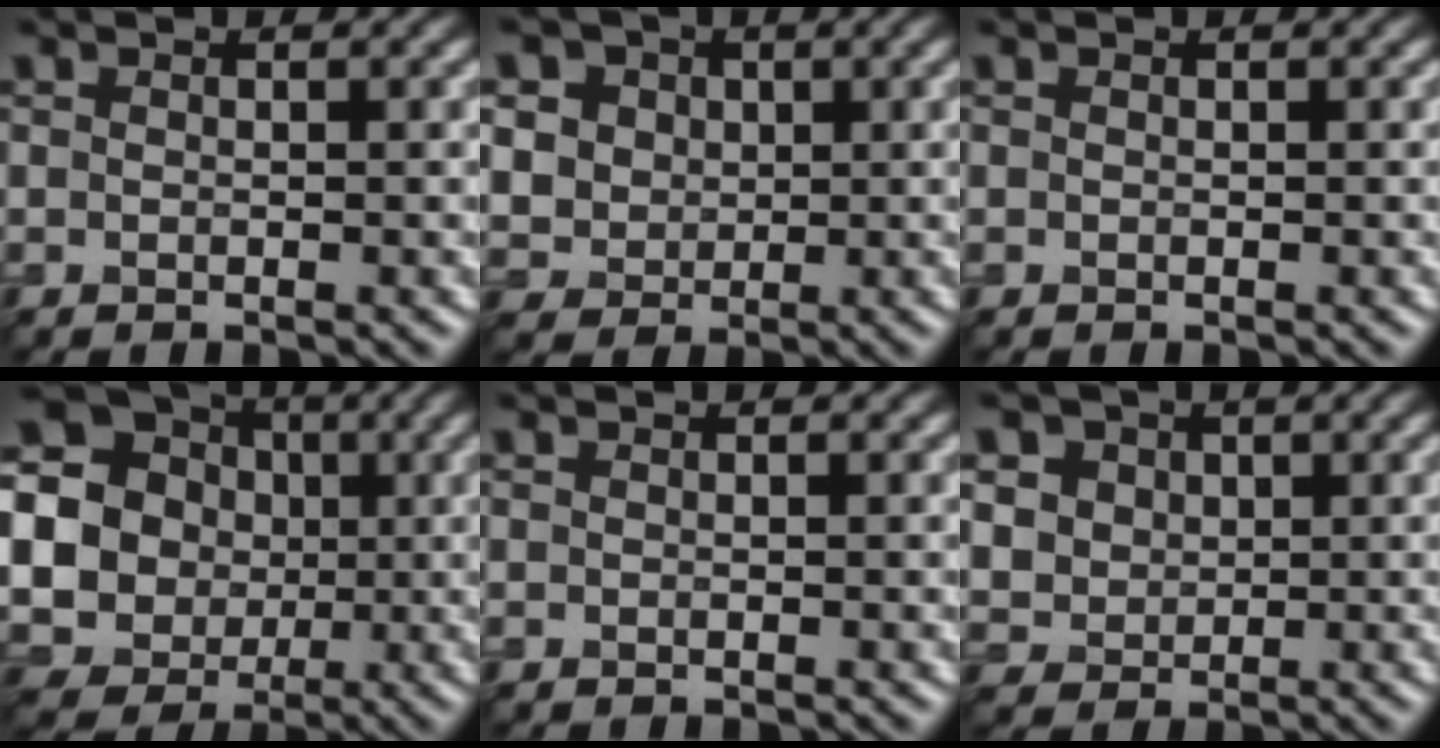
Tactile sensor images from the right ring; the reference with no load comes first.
{"total": 7.4, "force": [3.0, 6.0, 3.1], "torque": [-0.079, 0.021, 0.039]}
{"total": 0.0}
{"total": 23.3, "force": [1.5, 22.1, 7.1], "torque": [-0.196, 0.008, -0.018]}
{"total": 0.0}
{"total": 6.0, "force": [2.5, 4.8, 2.4], "torque": [-0.075, 0.013, 0.042]}